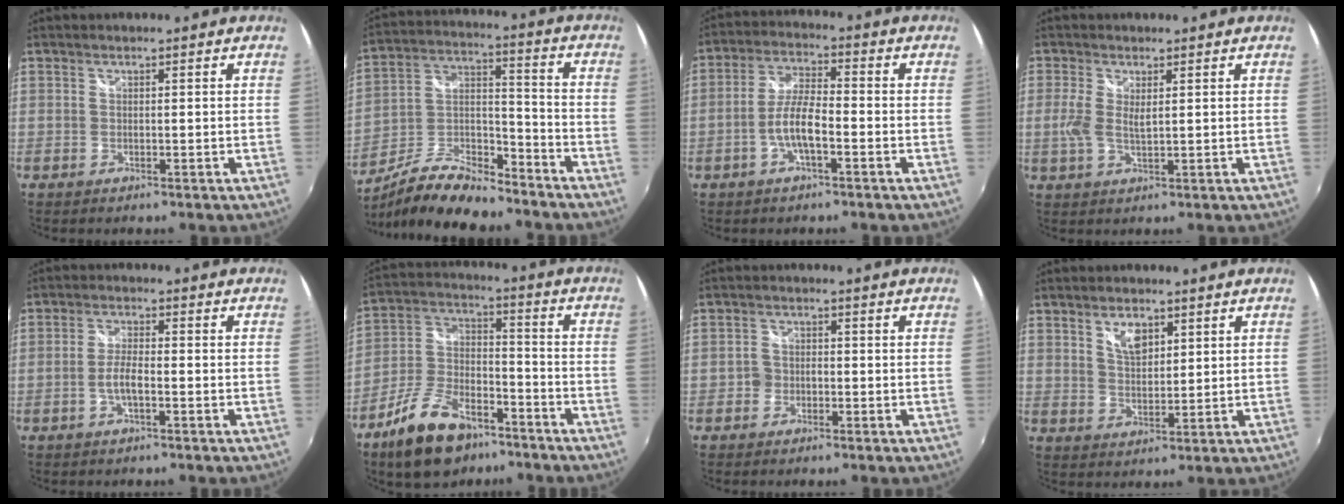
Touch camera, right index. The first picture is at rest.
{"total": 15.5, "force": [-11.6, 5.2, 8.9], "torque": [-0.188, 0.003, -0.208]}
{"total": 6.1, "force": [-2.4, 1.6, 5.4], "torque": [-0.112, 0.005, -0.046]}
{"total": 4.1, "force": [0.6, 1.6, 3.7], "torque": [-0.081, -0.003, 0.008]}
{"total": 3.6, "force": [-1.4, 0.9, 3.2], "torque": [-0.070, 0.001, -0.026]}
{"total": 15.9, "force": [-10.3, 7.9, 9.1], "torque": [-0.192, 0.005, -0.181]}
{"total": 2.5, "force": [-1.3, 2.1, 0.6], "torque": [-0.011, 0.003, -0.026]}
{"total": 4.9, "force": [2.6, 2.6, 3.3], "torque": [-0.052, 0.002, 0.046]}